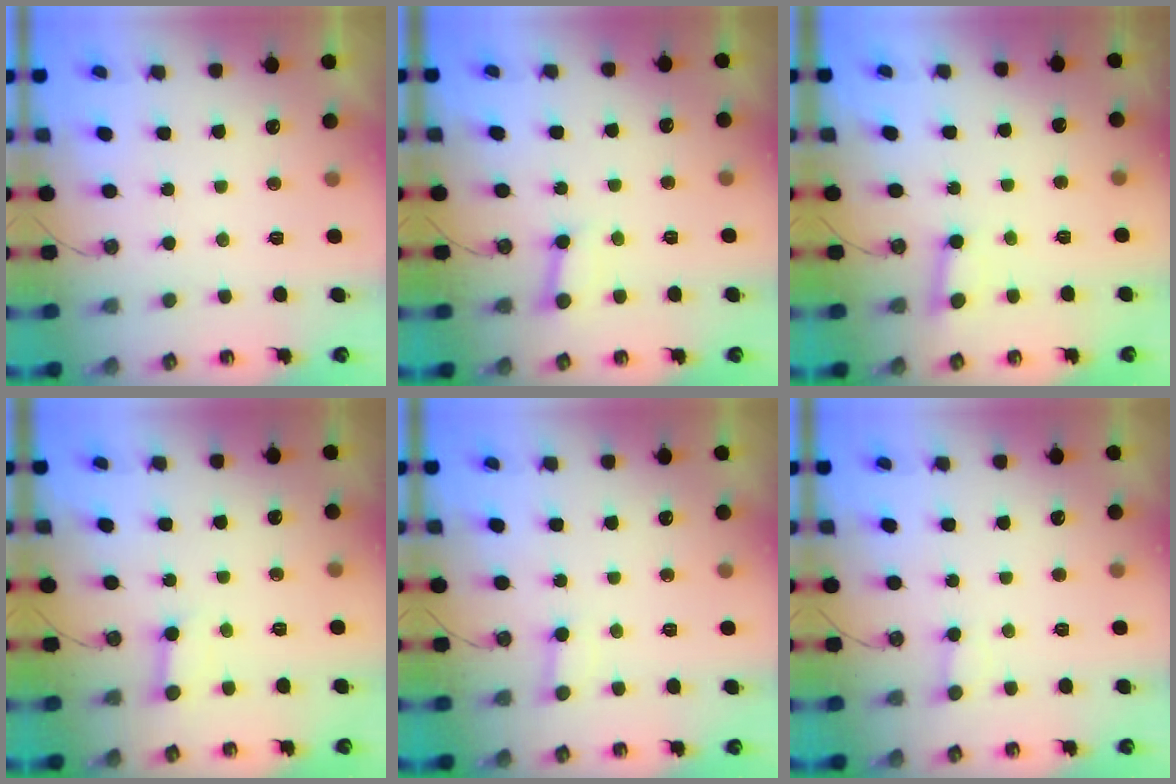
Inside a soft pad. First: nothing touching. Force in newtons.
{"total": 3.3, "press": 3.3, "slide": 0.2}
{"total": 2.6, "press": 2.6, "slide": 0.2}
{"total": 3.9, "press": 3.9, "slide": 0.4}
{"total": 3.2, "press": 3.1, "slide": 0.6}
{"total": 3.1, "press": 3.1, "slide": 0.1}